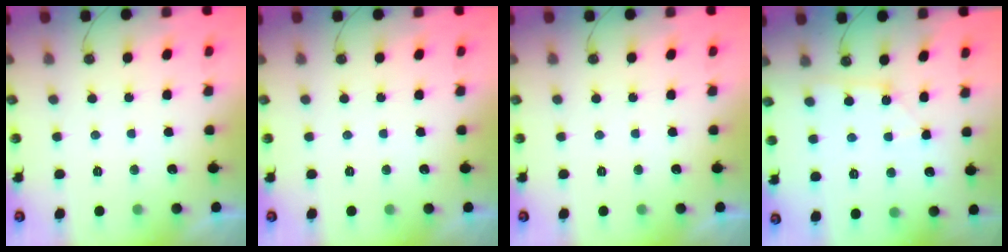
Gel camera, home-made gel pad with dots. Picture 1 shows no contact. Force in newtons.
{"total": 0.0}
{"total": 0.0}
{"total": 2.0, "press": 2.0, "slide": 0.3}